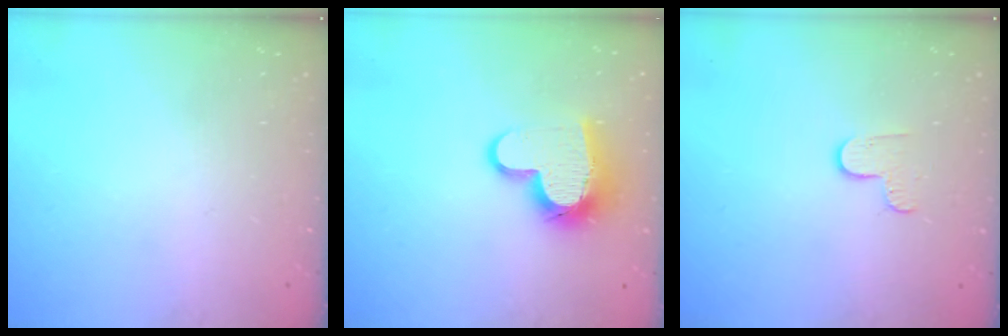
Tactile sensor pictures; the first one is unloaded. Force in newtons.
{"total": 13.2, "press": 13.2, "slide": 1.1}
{"total": 4.7, "press": 4.7, "slide": 0.4}